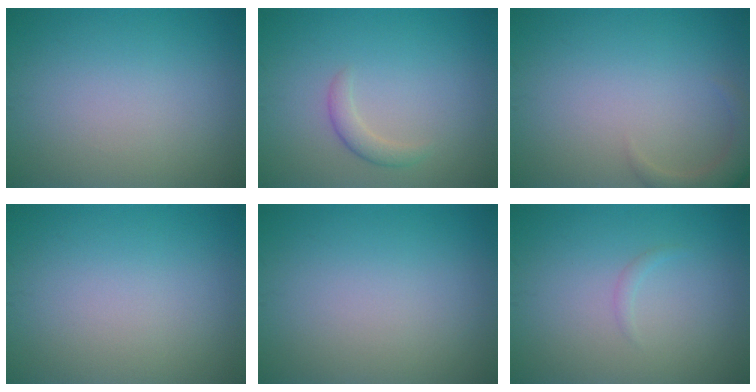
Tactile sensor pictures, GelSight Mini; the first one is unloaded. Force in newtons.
{"total": 1.6, "press": 1.6, "slide": 0.1}
{"total": 2.6, "press": 2.6, "slide": 0.3}
{"total": 0.0}
{"total": 0.0}
{"total": 0.6, "press": 0.6, "slide": 0.0}